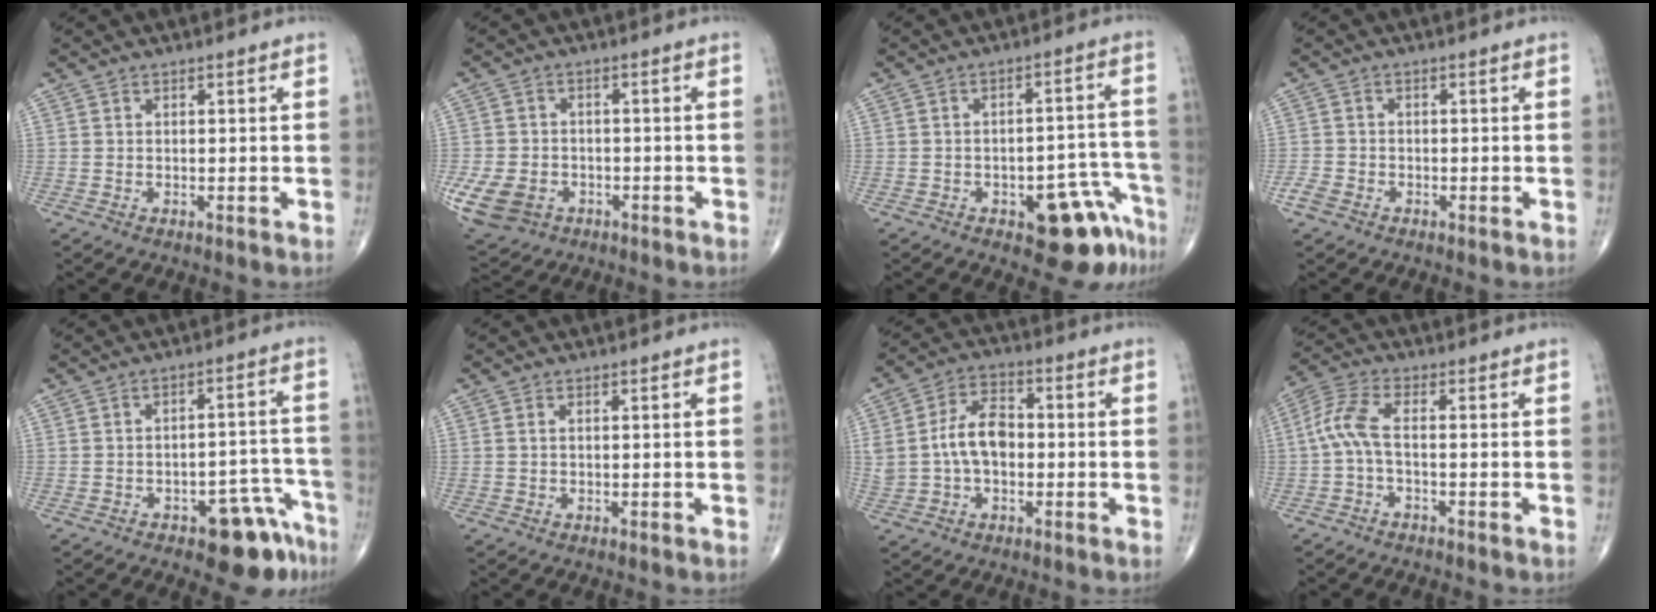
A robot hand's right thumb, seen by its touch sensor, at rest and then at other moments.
{"total": 9.6, "force": [-3.6, 7.3, 5.0], "torque": [-0.107, 0.011, -0.053]}
{"total": 10.3, "force": [-5.9, 4.5, 7.1], "torque": [-0.044, 0.051, -0.069]}
{"total": 2.4, "force": [-1.5, 1.6, 1.0], "torque": [-0.022, 0.005, -0.029]}
{"total": 9.0, "force": [-5.6, 4.0, 5.8], "torque": [-0.038, 0.047, -0.068]}
{"total": 0.5, "force": [0.1, 0.3, 0.4], "torque": [-0.011, 0.004, 0.004]}
{"total": 10.1, "force": [-0.3, 6.5, 7.8], "torque": [-0.141, 0.028, -0.010]}
{"total": 5.9, "force": [-0.9, 1.8, 5.5], "torque": [-0.141, 0.024, -0.026]}